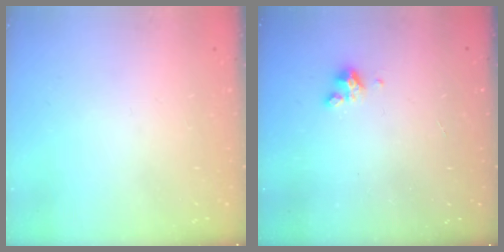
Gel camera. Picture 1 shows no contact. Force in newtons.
{"total": 2.3, "press": 2.3, "slide": 0.2}